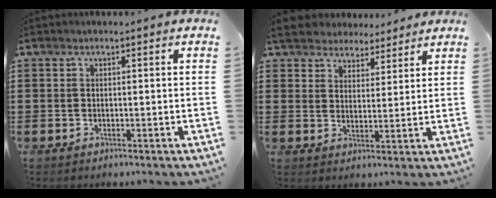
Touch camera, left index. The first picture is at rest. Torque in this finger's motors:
{"motor_torque": [1.40, -0.74, 1.05, 0.21]}